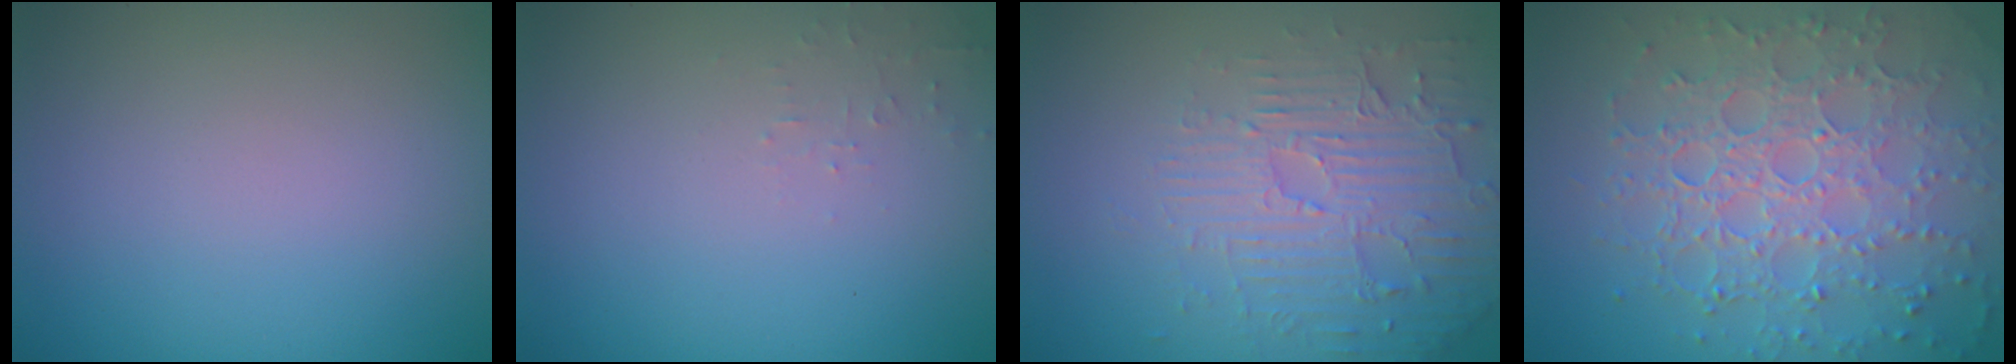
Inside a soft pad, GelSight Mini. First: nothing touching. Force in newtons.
{"total": 0.8, "press": 0.7, "slide": 0.1}
{"total": 4.5, "press": 3.7, "slide": 2.6}
{"total": 8.1, "press": 5.7, "slide": 5.8}